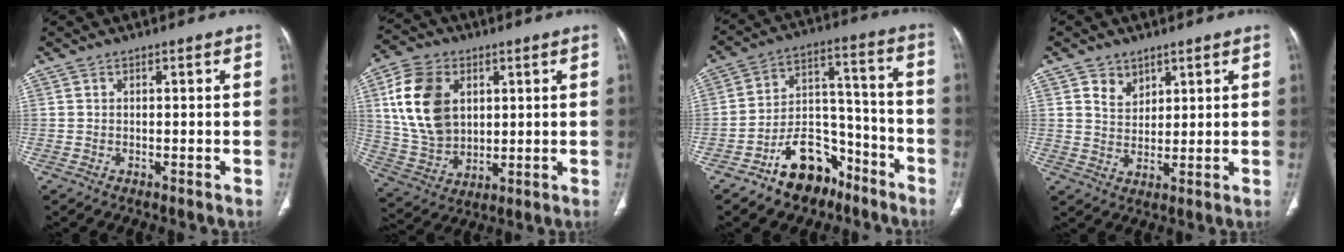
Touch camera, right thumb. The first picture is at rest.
{"total": 16.0, "force": [4.3, 11.3, 10.4], "torque": [-0.176, -0.008, 0.090]}
{"total": 13.5, "force": [-8.9, 8.2, 6.2], "torque": [-0.061, 0.092, -0.146]}
{"total": 4.6, "force": [2.8, 3.3, 1.5], "torque": [-0.007, -0.022, 0.056]}